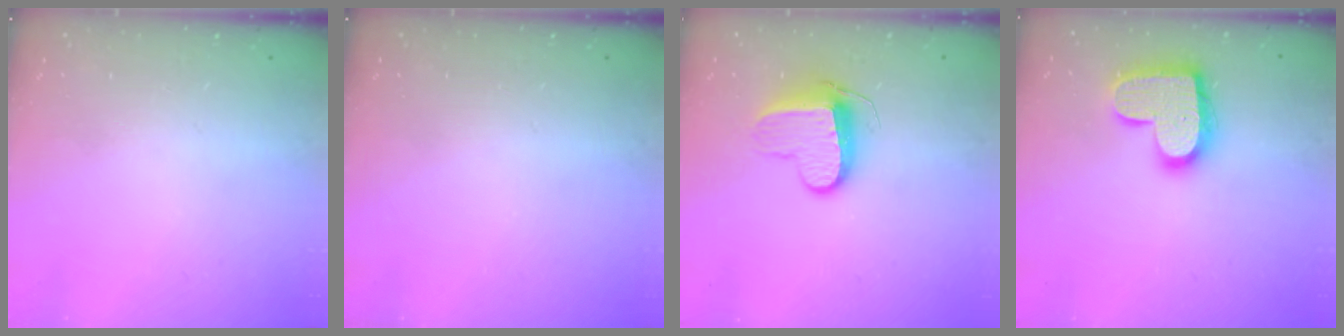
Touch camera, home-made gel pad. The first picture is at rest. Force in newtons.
{"total": 0.0}
{"total": 10.0, "press": 10.0, "slide": 0.5}
{"total": 17.0, "press": 17.0, "slide": 1.1}